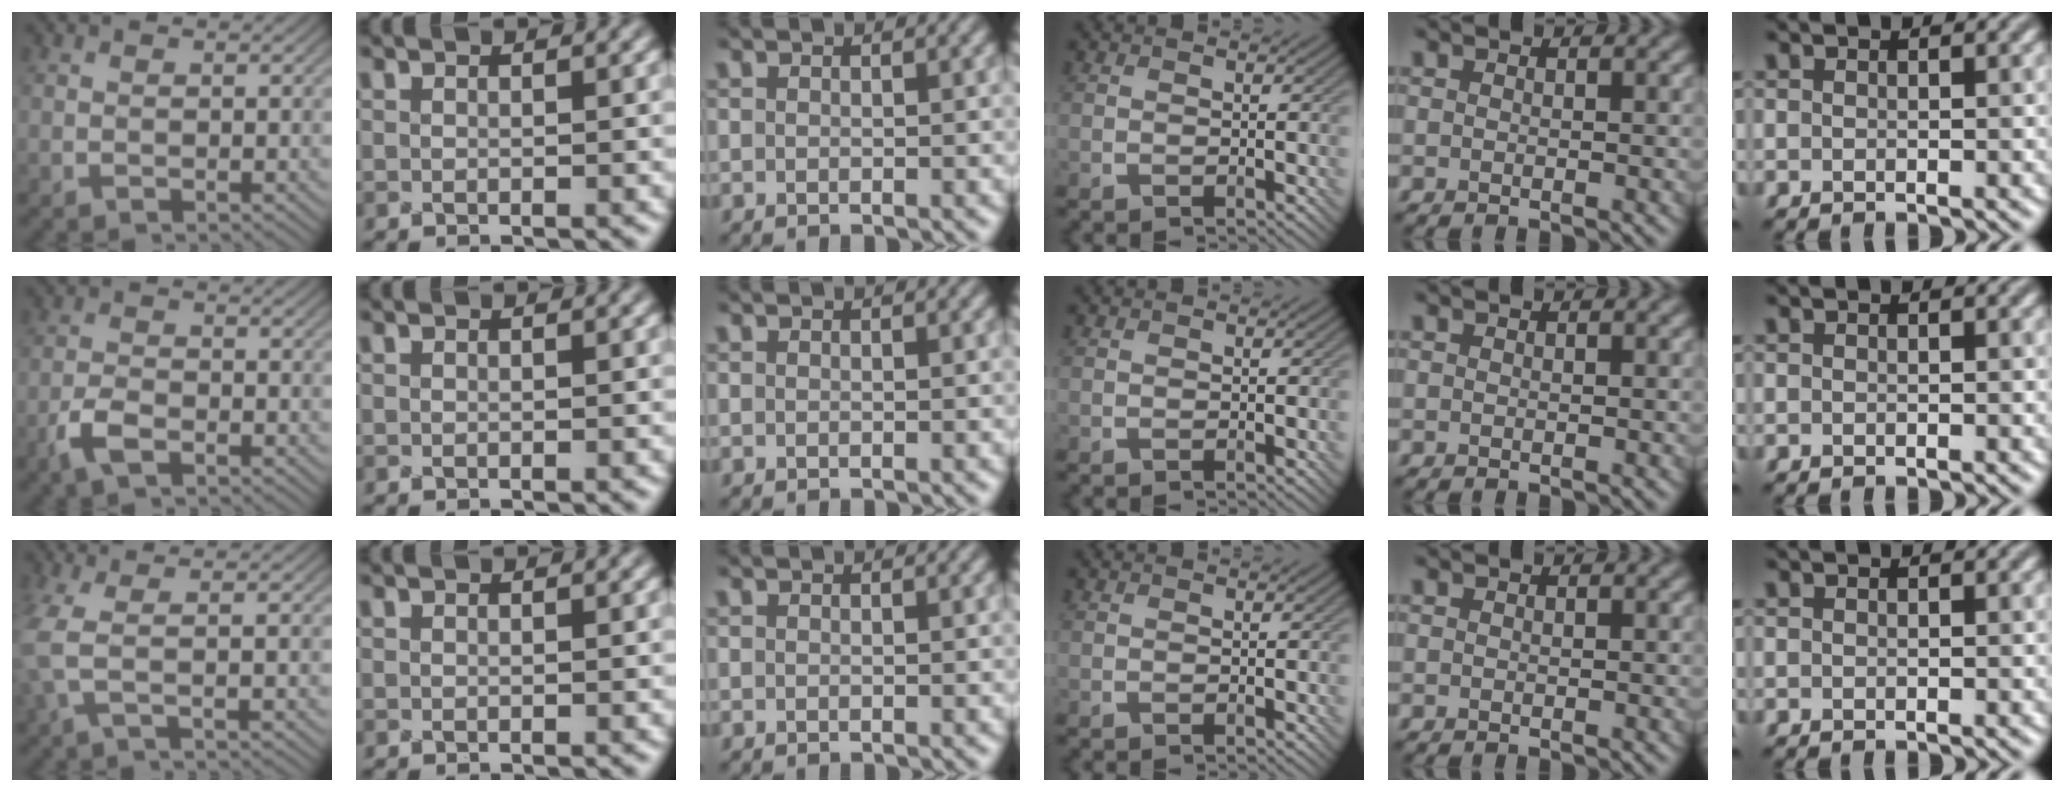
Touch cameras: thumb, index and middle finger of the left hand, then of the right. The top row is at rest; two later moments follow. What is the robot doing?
{"motion": "screw", "object": "bottle cap"}